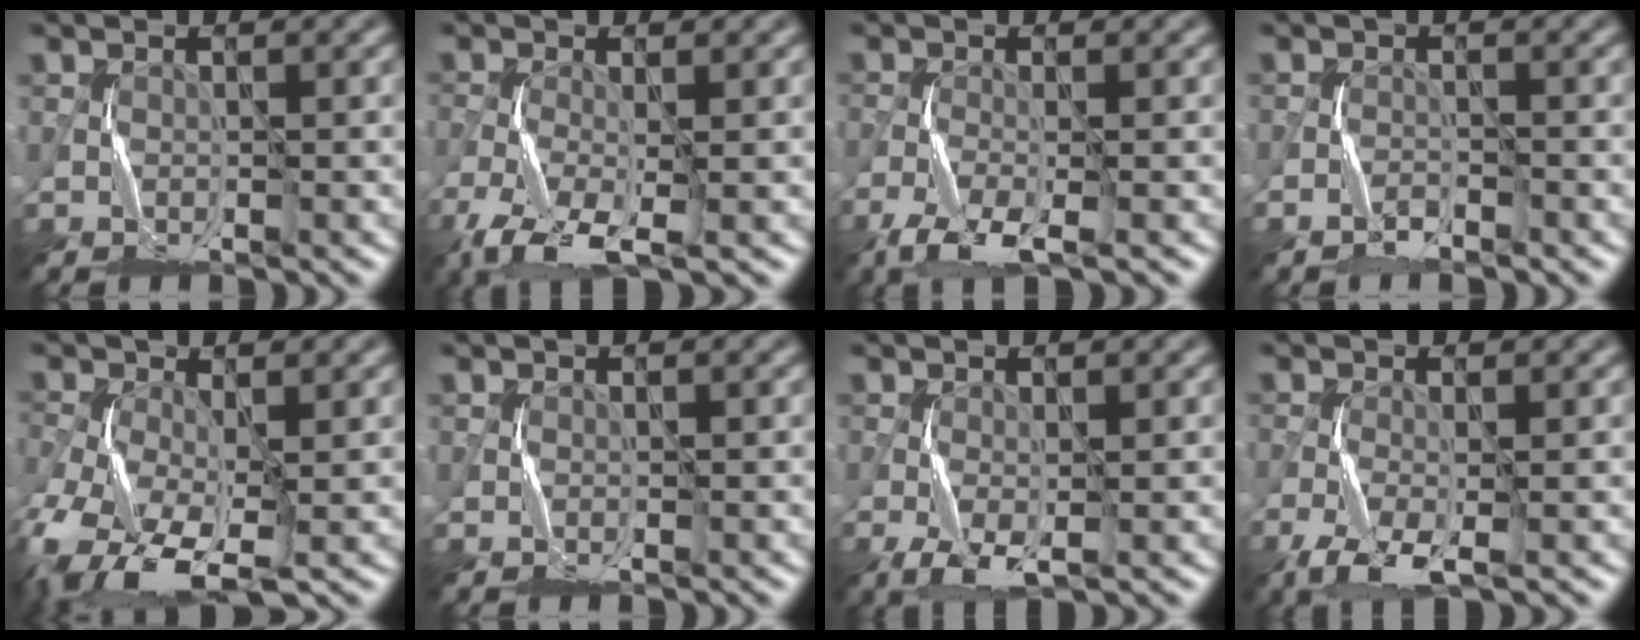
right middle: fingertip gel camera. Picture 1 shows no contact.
{"total": 5.9, "force": [-3.6, 2.0, 4.3], "torque": [-0.103, -0.017, -0.074]}
{"total": 4.4, "force": [-3.1, 1.1, 2.9], "torque": [-0.067, -0.014, -0.064]}
{"total": 1.5, "force": [-1.3, 0.4, 0.4], "torque": [-0.009, 0.003, -0.028]}
{"total": 9.3, "force": [-4.2, 4.5, 6.9], "torque": [-0.155, -0.024, -0.082]}
{"total": 0.0}
{"total": 2.8, "force": [-1.1, 1.1, 2.3], "torque": [-0.058, -0.006, -0.019]}
{"total": 4.5, "force": [-2.7, 1.5, 3.3], "torque": [-0.077, -0.011, -0.054]}